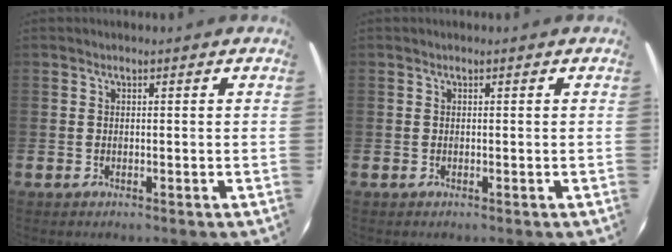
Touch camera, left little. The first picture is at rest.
{"total": 0.0}